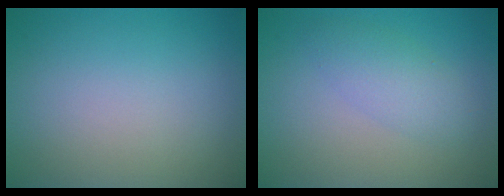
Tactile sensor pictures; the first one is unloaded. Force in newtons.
{"total": 2.7, "press": 2.7, "slide": 0.0}